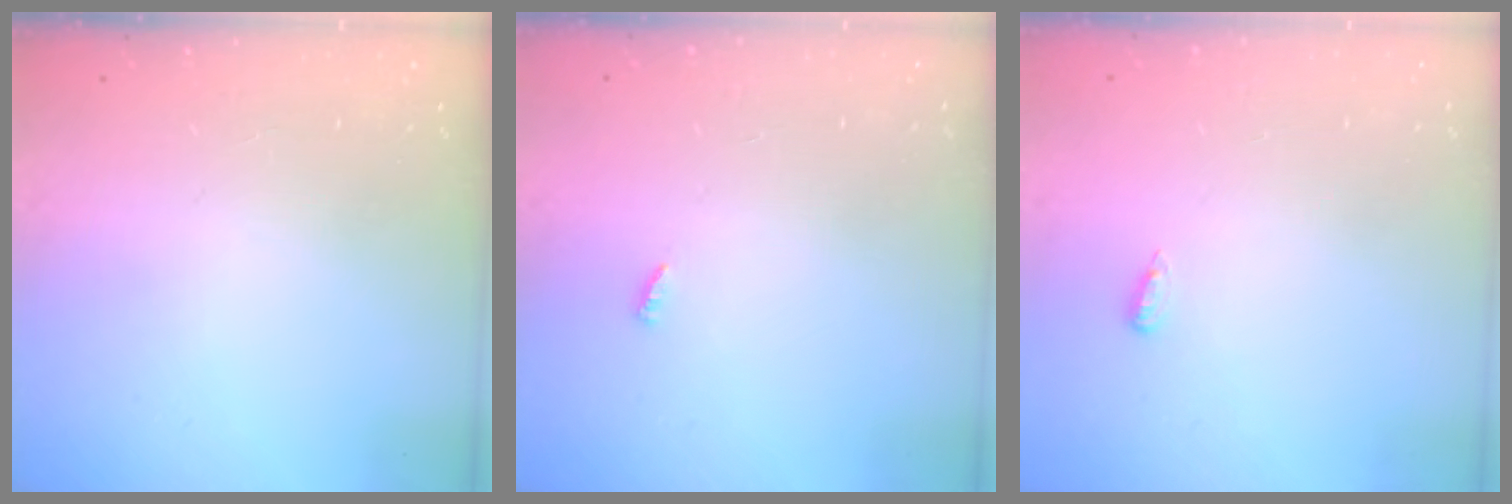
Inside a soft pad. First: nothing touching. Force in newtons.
{"total": 1.9, "press": 1.9, "slide": 0.3}
{"total": 4.4, "press": 3.4, "slide": 2.9}